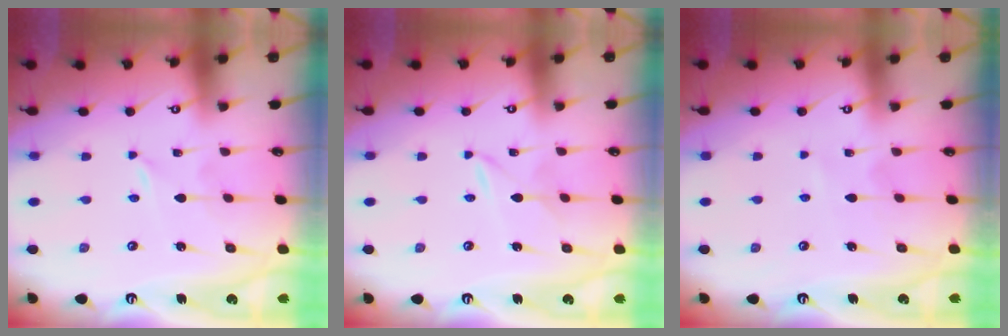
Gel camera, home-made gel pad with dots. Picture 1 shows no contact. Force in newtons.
{"total": 2.0, "press": 2.0, "slide": 0.3}
{"total": 3.0, "press": 3.0, "slide": 0.3}